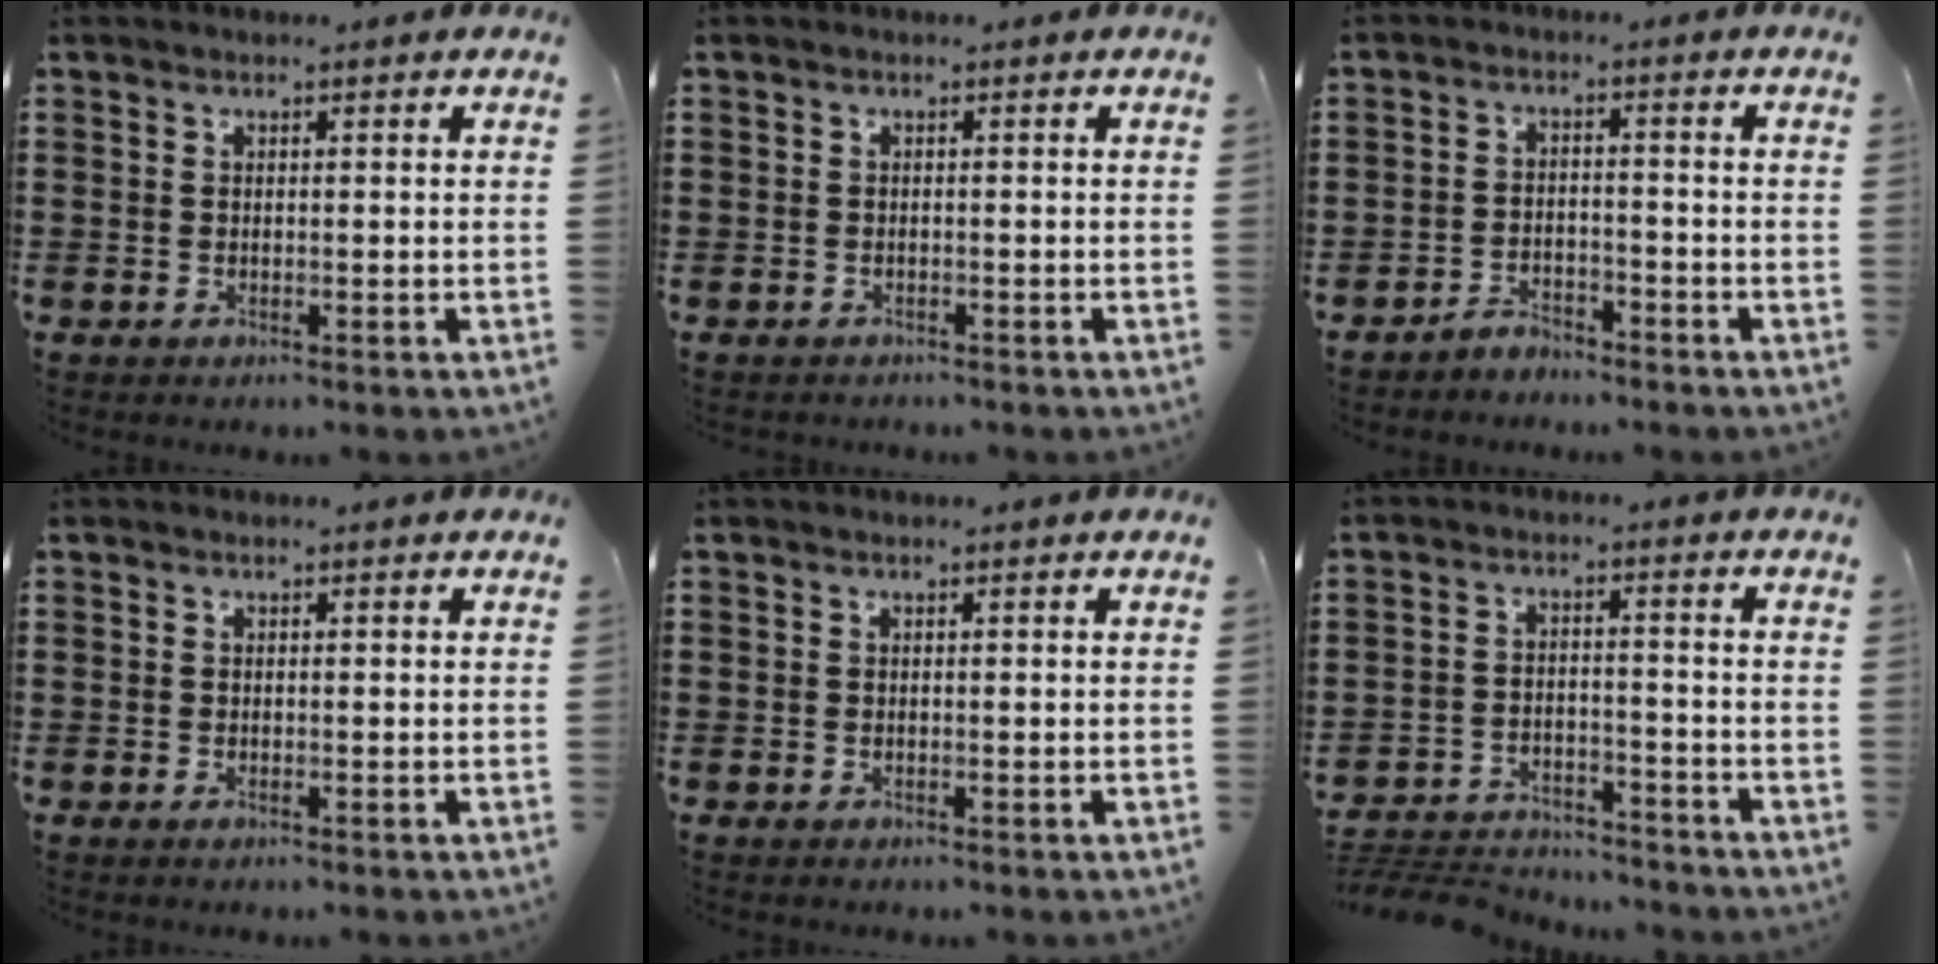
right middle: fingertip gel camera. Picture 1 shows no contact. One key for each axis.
{"total": 0.8, "fx": -0.6, "fy": 0.4, "fz": -0.2, "tx": 0.003, "ty": 0.005, "tz": -0.015}
{"total": 3.0, "fx": -3.0, "fy": 0.6, "fz": -0.1, "tx": -0.007, "ty": 0.004, "tz": -0.064}
{"total": 0.0}
{"total": 0.0}
{"total": 5.2, "fx": -5.1, "fy": 0.9, "fz": 0.6, "tx": -0.014, "ty": 0.008, "tz": -0.106}